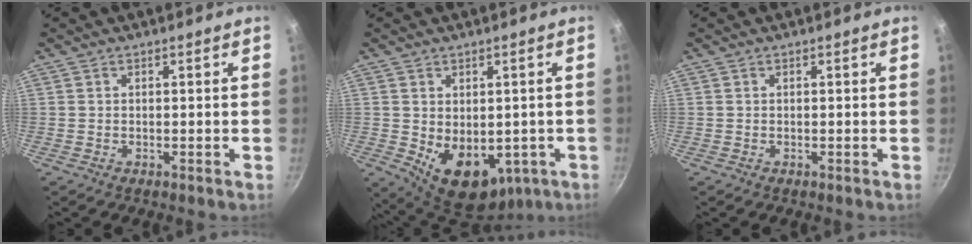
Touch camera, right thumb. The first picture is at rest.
{"total": 13.4, "force": [-2.6, 9.1, 9.4], "torque": [-0.109, -0.015, -0.007]}
{"total": 0.0}